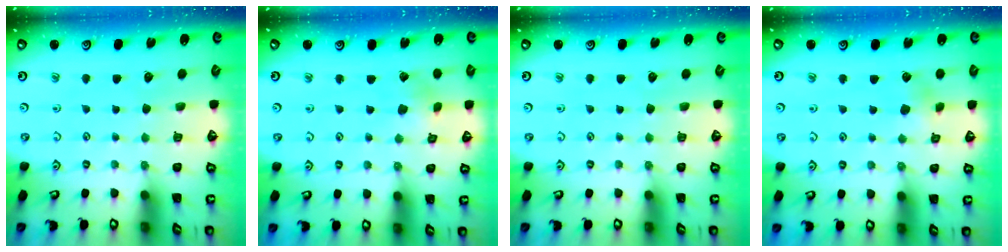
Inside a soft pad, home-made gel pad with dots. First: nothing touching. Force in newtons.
{"total": 2.5, "press": 2.5, "slide": 0.2}
{"total": 0.0}
{"total": 4.6, "press": 4.5, "slide": 0.9}